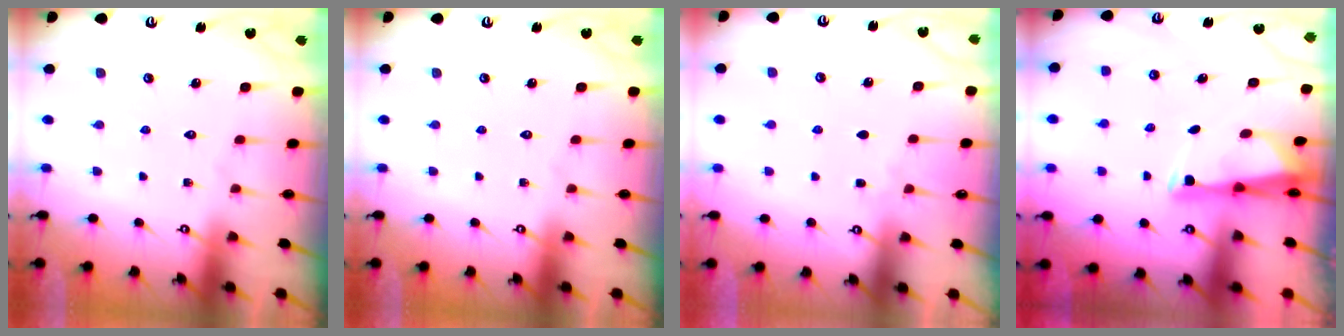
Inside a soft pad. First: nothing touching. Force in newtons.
{"total": 0.0}
{"total": 2.8, "press": 2.8, "slide": 0.5}
{"total": 2.9, "press": 2.8, "slide": 0.7}